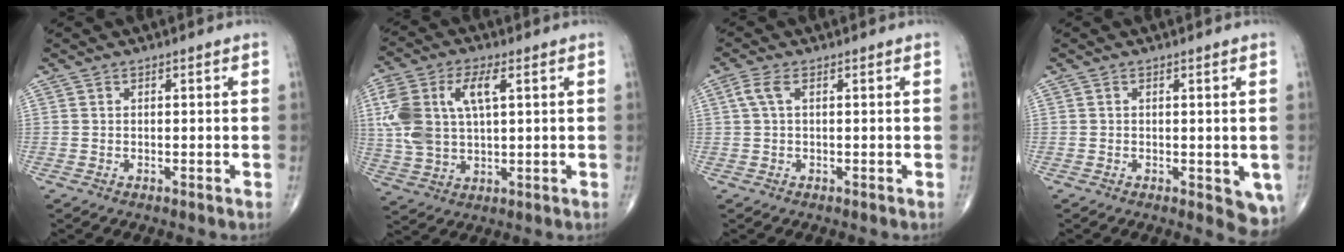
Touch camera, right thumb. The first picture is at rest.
{"total": 13.4, "force": [3.4, 6.8, 11.0], "torque": [-0.246, 0.010, 0.070]}
{"total": 2.8, "force": [0.7, 1.1, 2.5], "torque": [-0.067, 0.013, 0.017]}
{"total": 5.2, "force": [-1.1, 2.3, 4.6], "torque": [-0.035, -0.009, -0.011]}